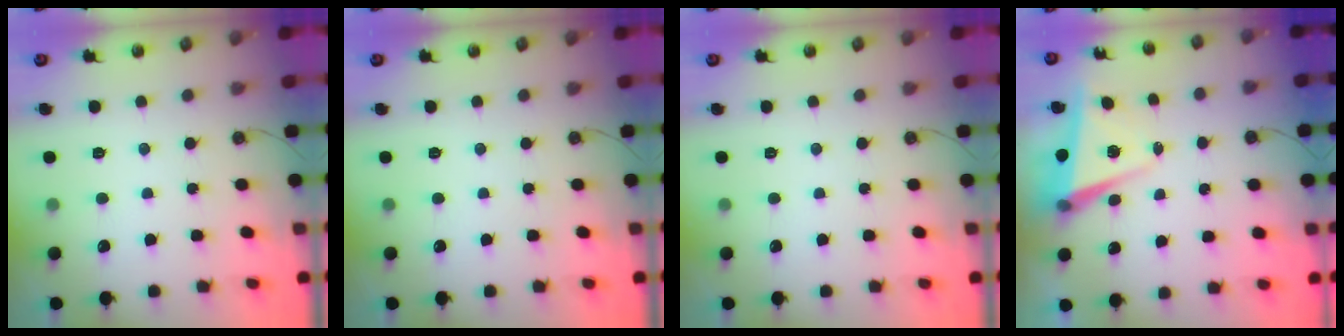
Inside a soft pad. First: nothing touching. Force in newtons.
{"total": 0.0}
{"total": 0.0}
{"total": 5.3, "press": 4.8, "slide": 2.2}